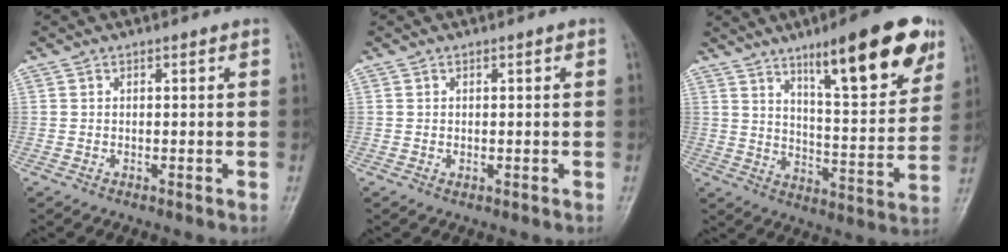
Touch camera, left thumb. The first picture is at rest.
{"total": 0.8, "force": [0.0, 0.5, 0.6], "torque": [-0.009, 0.005, 0.003]}
{"total": 19.6, "force": [11.5, 4.8, 15.1], "torque": [-0.181, -0.052, 0.175]}